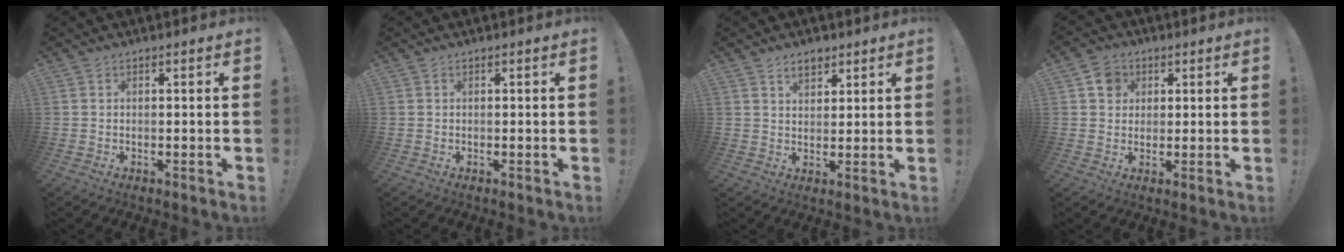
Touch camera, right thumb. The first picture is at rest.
{"total": 0.0}
{"total": 4.5, "force": [3.1, 2.7, 2.0], "torque": [-0.024, -0.011, 0.054]}
{"total": 5.6, "force": [1.9, 5.0, 1.7], "torque": [-0.017, 0.002, 0.035]}